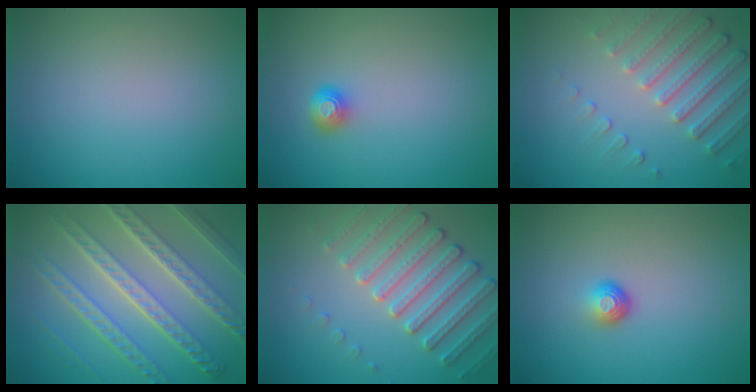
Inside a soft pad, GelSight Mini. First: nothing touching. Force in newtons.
{"total": 1.7, "press": 1.2, "slide": 1.1}
{"total": 4.9, "press": 3.6, "slide": 3.3}
{"total": 8.8, "press": 6.2, "slide": 6.2}
{"total": 4.5, "press": 4.4, "slide": 0.8}
{"total": 1.6, "press": 1.0, "slide": 1.2}